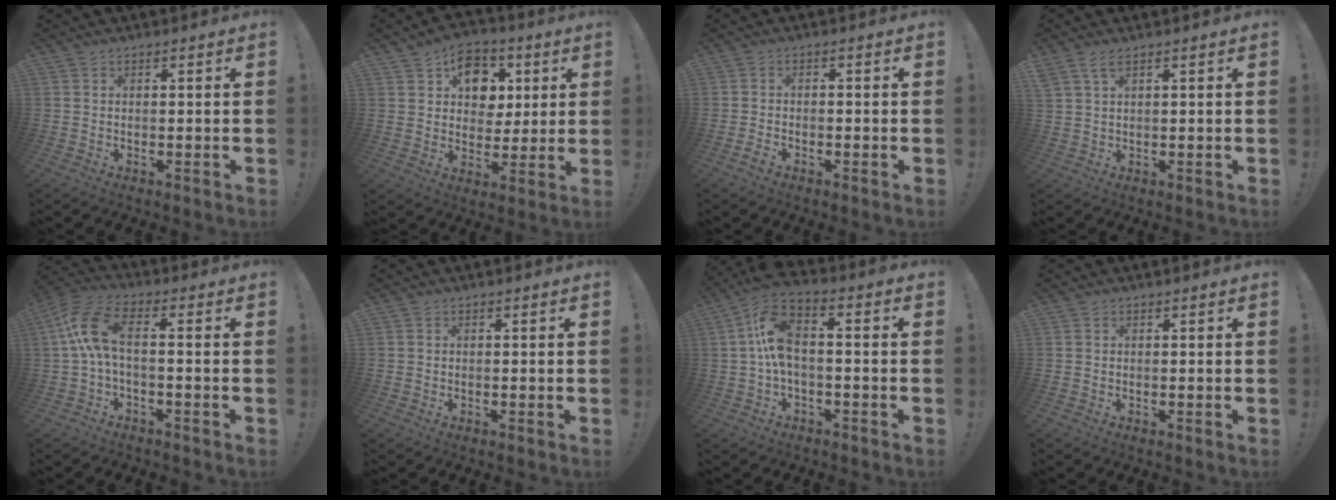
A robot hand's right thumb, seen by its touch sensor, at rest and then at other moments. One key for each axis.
{"total": 11.7, "fx": 5.0, "fy": 9.4, "fz": 4.9, "tx": -0.054, "ty": -0.024, "tz": 0.095}
{"total": 1.9, "fx": -1.6, "fy": 0.5, "fz": 0.9, "tx": -0.019, "ty": 0.008, "tz": -0.026}
{"total": 3.5, "fx": 2.1, "fy": 1.0, "fz": 2.6, "tx": -0.055, "ty": -0.003, "tz": 0.040}
{"total": 10.5, "fx": 1.1, "fy": 4.1, "fz": 9.6, "tx": -0.201, "ty": -0.002, "tz": 0.020}
{"total": 0.0}
{"total": 10.2, "fx": -0.3, "fy": 4.3, "fz": 9.3, "tx": -0.182, "ty": 0.007, "tz": -0.003}
{"total": 0.0}